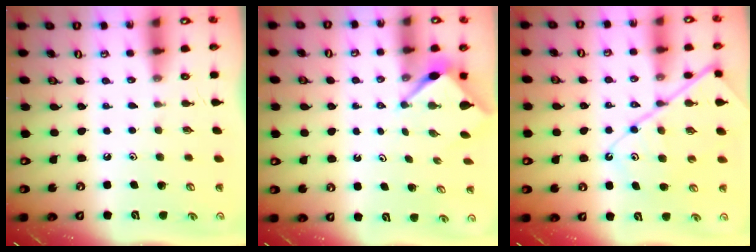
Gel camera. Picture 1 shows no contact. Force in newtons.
{"total": 2.9, "press": 2.9, "slide": 0.3}
{"total": 11.5, "press": 11.4, "slide": 1.3}